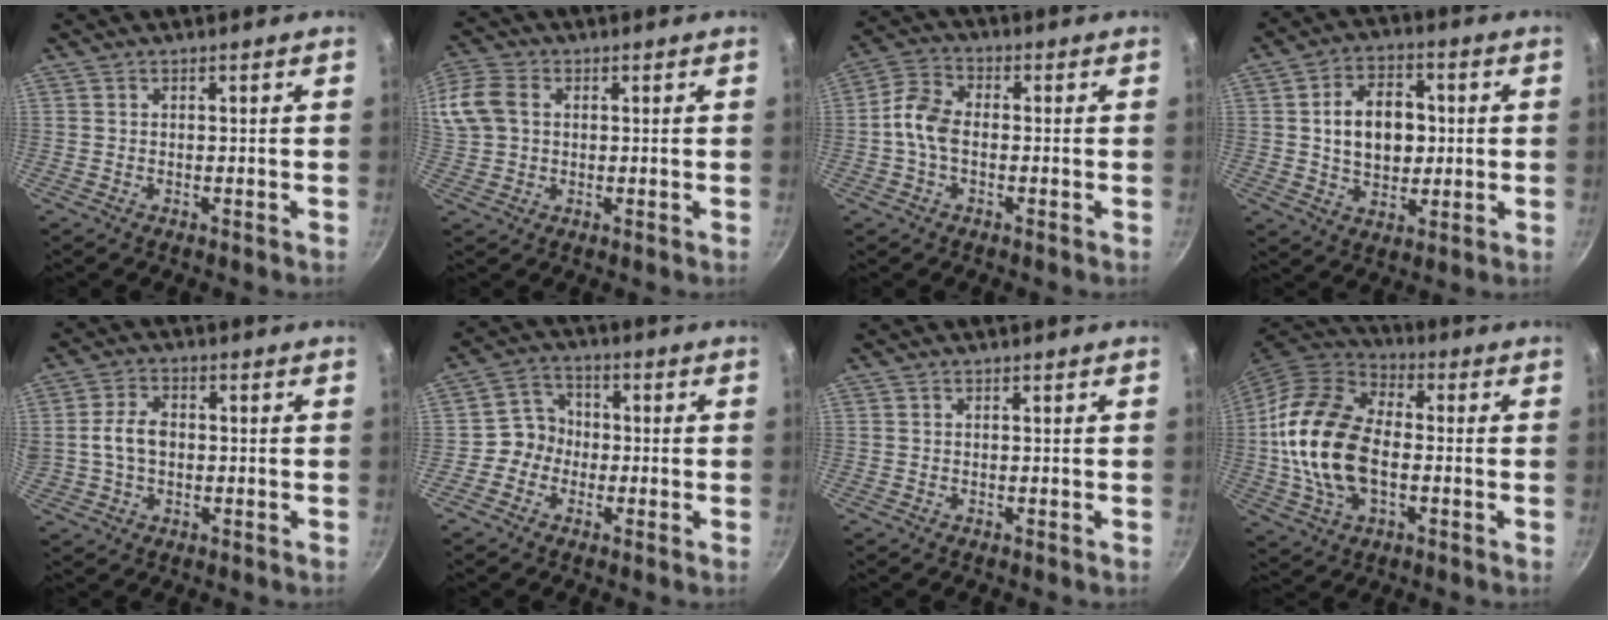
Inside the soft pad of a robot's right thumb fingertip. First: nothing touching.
{"total": 16.8, "force": [3.5, 13.3, 9.7], "torque": [-0.259, 0.044, 0.063]}
{"total": 6.9, "force": [-1.0, 4.4, 5.2], "torque": [-0.101, 0.026, -0.032]}
{"total": 12.0, "force": [0.9, 8.5, 8.4], "torque": [-0.104, 0.009, 0.015]}
{"total": 6.6, "force": [0.0, 4.6, 4.8], "torque": [-0.080, 0.014, -0.004]}
{"total": 5.5, "force": [-1.4, 5.0, 1.7], "torque": [0.007, 0.022, -0.039]}
{"total": 0.0}
{"total": 19.7, "force": [-1.3, 12.3, 15.3], "torque": [-0.282, 0.026, -0.035]}